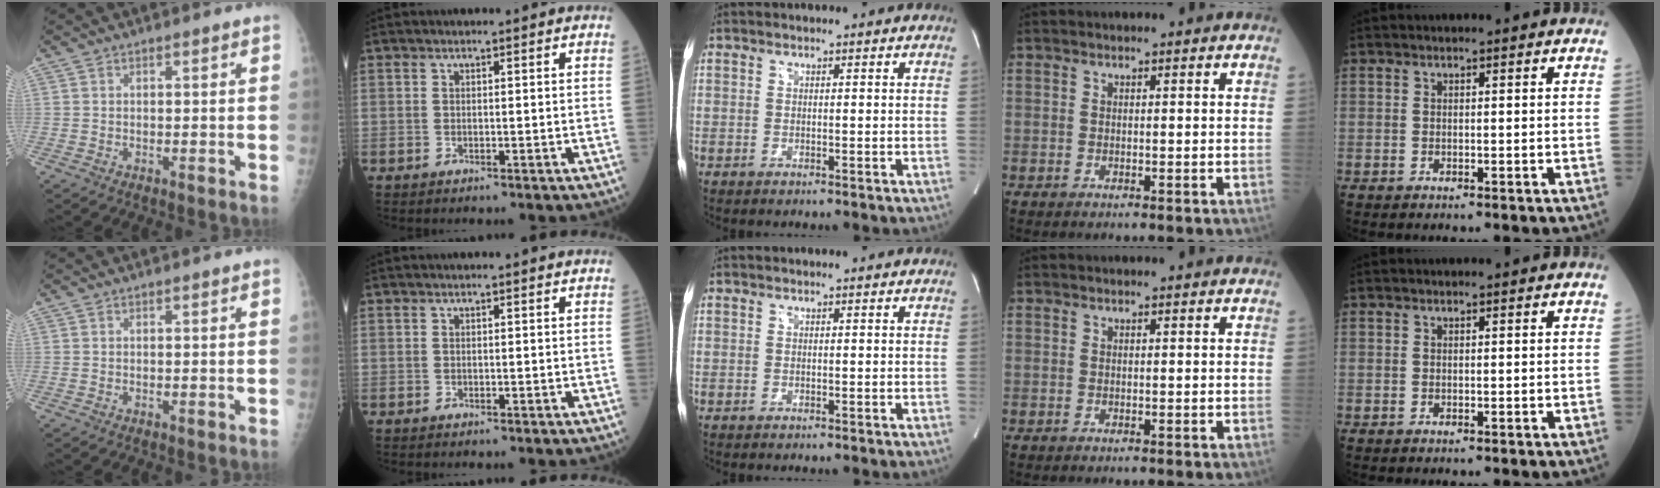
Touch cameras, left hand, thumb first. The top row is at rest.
{}